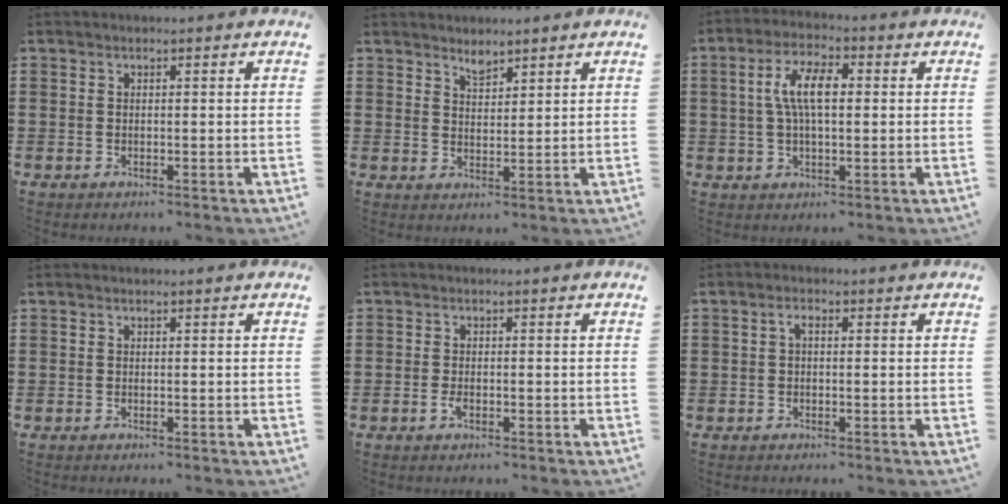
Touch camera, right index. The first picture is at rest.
{"total": 2.2, "force": [2.0, 0.7, 0.6], "torque": [-0.015, 0.002, 0.038]}
{"total": 7.2, "force": [0.6, 2.8, 6.6], "torque": [-0.141, 0.008, 0.003]}
{"total": 0.0}
{"total": 1.4, "force": [-0.5, 0.5, 1.2], "torque": [-0.032, -0.008, -0.011]}
{"total": 1.5, "force": [-0.1, 0.5, 1.4], "torque": [-0.028, 0.001, -0.003]}